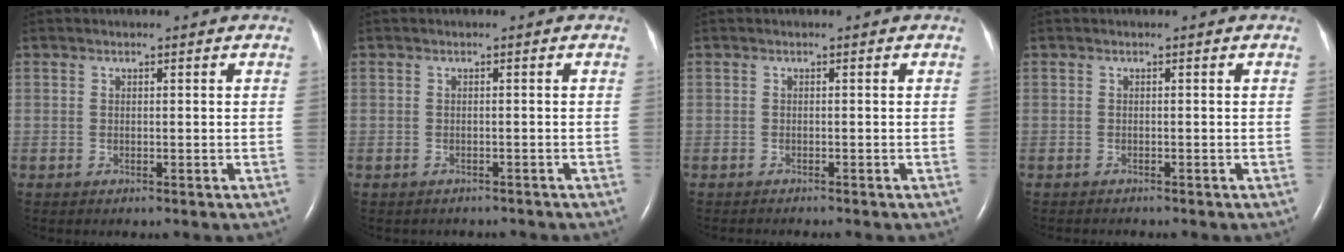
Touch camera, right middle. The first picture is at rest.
{"total": 2.8, "force": [-2.5, 1.2, 0.4], "torque": [-0.011, 0.000, -0.029]}
{"total": 2.0, "force": [-1.8, 0.0, 0.8], "torque": [-0.010, -0.003, -0.023]}
{"total": 1.5, "force": [-1.4, 0.3, 0.4], "torque": [-0.010, -0.004, -0.016]}